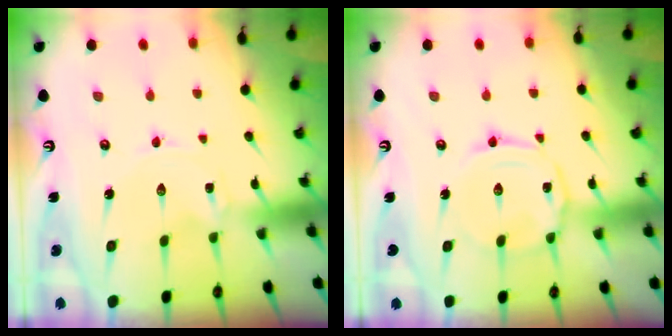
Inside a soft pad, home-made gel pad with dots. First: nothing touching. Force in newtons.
{"total": 6.2, "press": 6.2, "slide": 0.4}